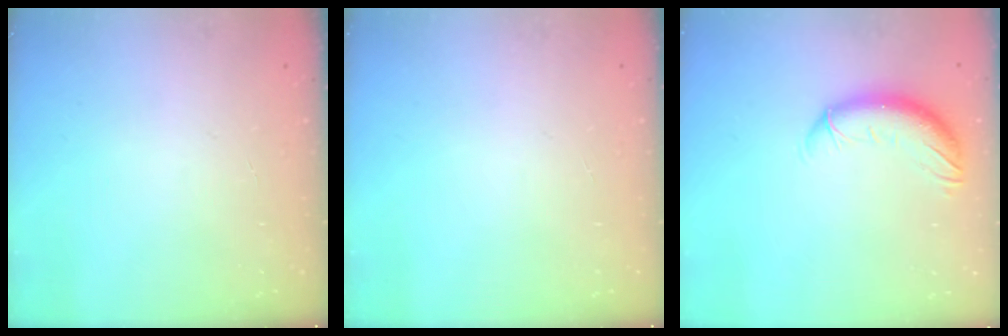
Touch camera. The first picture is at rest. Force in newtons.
{"total": 0.0}
{"total": 10.6, "press": 10.4, "slide": 2.0}